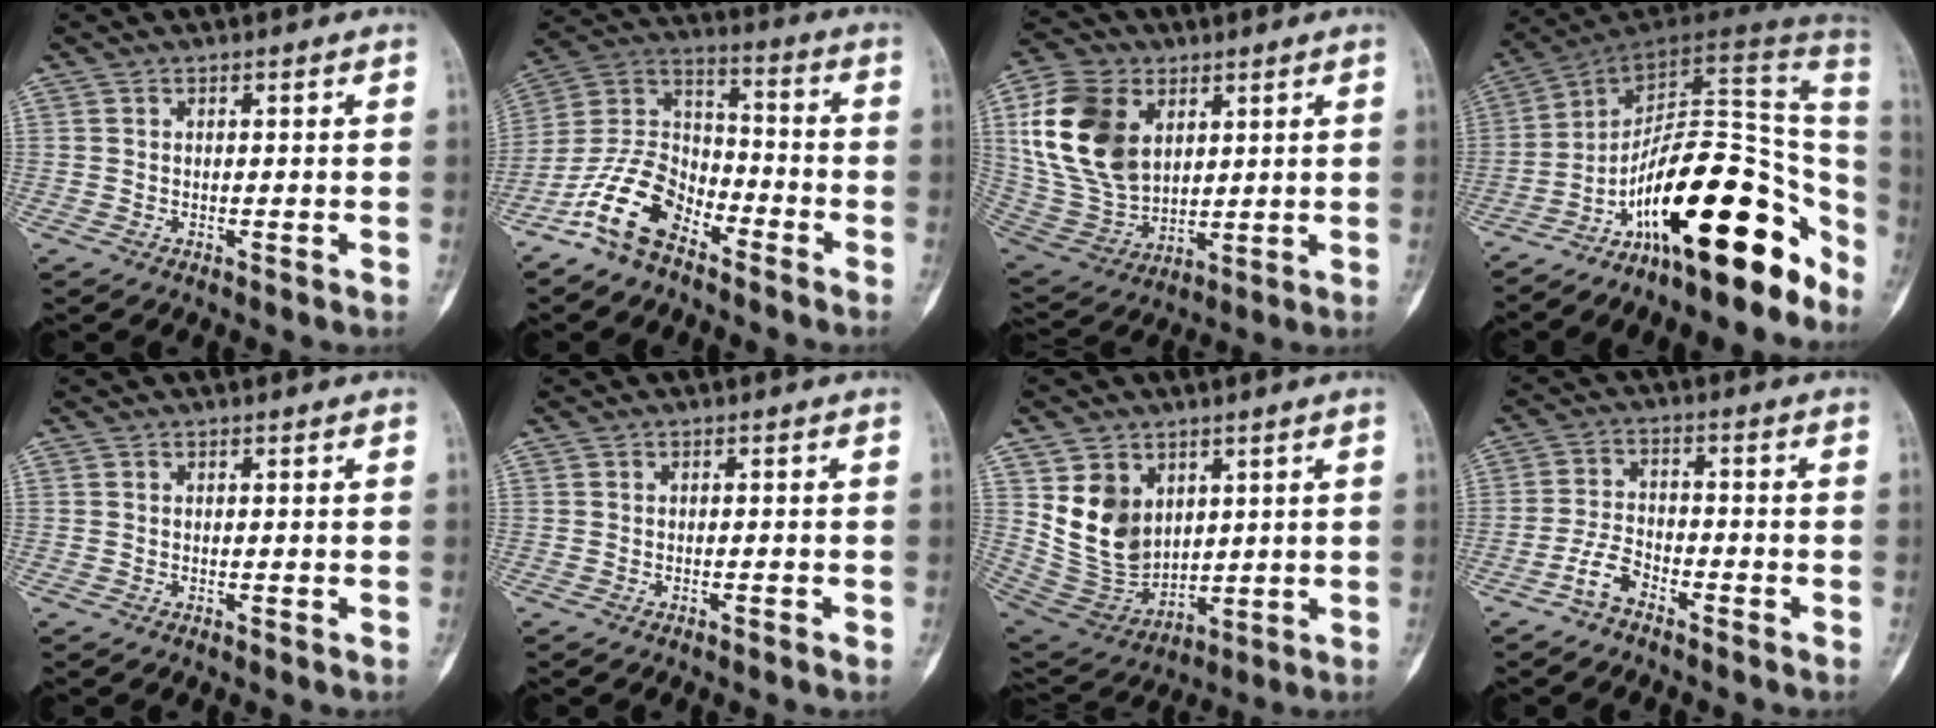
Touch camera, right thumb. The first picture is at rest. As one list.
[{"total": 13.3, "force": [-8.7, 6.9, 7.4], "torque": [-0.139, 0.068, -0.178]}, {"total": 18.5, "force": [5.4, 12.6, 12.5], "torque": [-0.232, -0.013, 0.113]}, {"total": 22.1, "force": [-11.6, 8.2, 17.0], "torque": [-0.174, 0.118, -0.181]}, {"total": 0.0}, {"total": 0.7, "force": [-0.5, 0.0, 0.5], "torque": [-0.015, 0.005, -0.006]}, {"total": 12.4, "force": [4.3, 9.4, 6.8], "torque": [-0.090, -0.032, 0.110]}, {"total": 4.9, "force": [-3.5, 2.2, 2.7], "torque": [-0.054, 0.028, -0.071]}]